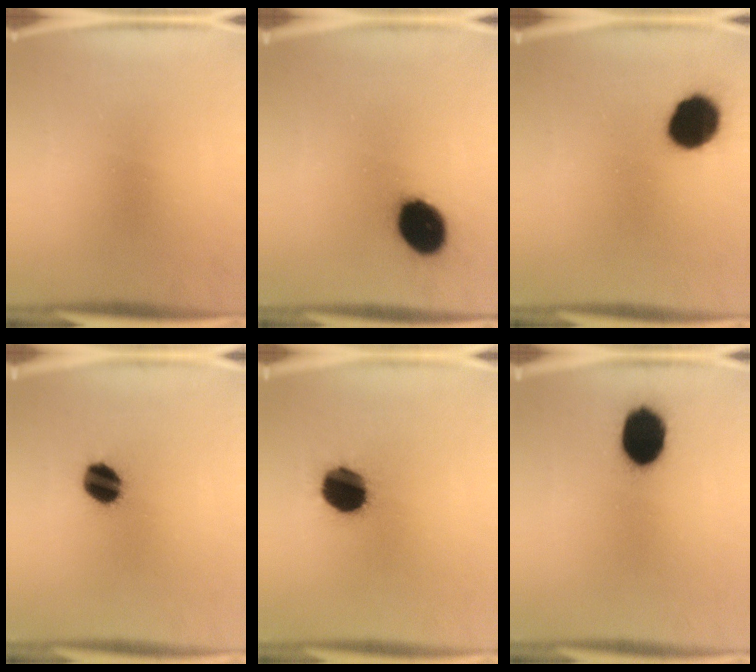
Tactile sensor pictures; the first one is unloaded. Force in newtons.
{"total": 14.3}
{"total": 12.9}
{"total": 9.4}
{"total": 14.6}
{"total": 11.6}